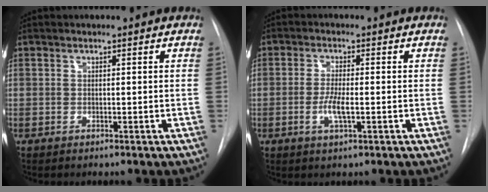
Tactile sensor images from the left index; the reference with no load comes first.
{"total": 3.8, "force": [-1.0, 0.6, 3.6], "torque": [-0.076, -0.006, -0.018]}